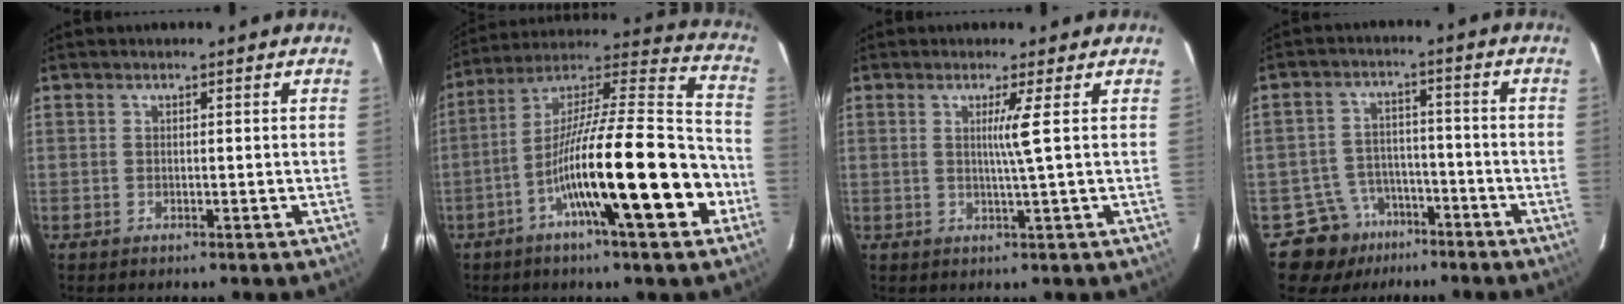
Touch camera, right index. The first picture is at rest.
{"total": 21.5, "force": [-7.7, 2.1, 20.0], "torque": [-0.321, 0.002, -0.128]}
{"total": 2.8, "force": [0.6, -1.3, 2.4], "torque": [-0.047, -0.007, 0.014]}
{"total": 8.0, "force": [-5.1, 6.1, 0.1], "torque": [0.000, 0.033, -0.074]}